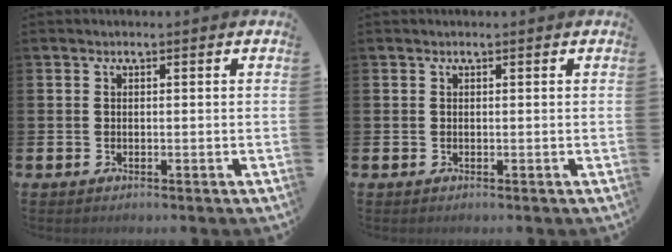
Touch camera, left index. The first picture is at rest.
{"total": 0.0}